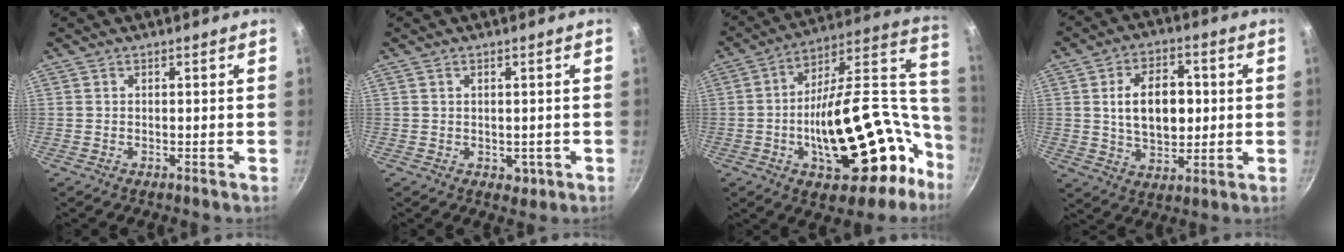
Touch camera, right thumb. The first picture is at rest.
{"total": 2.3, "force": [-0.2, 1.7, 1.5], "torque": [-0.014, -0.001, 0.003]}
{"total": 33.2, "force": [-9.2, 17.0, 27.0], "torque": [-0.352, 0.064, -0.127]}
{"total": 12.7, "force": [1.3, 8.1, 9.7], "torque": [-0.127, 0.003, 0.021]}